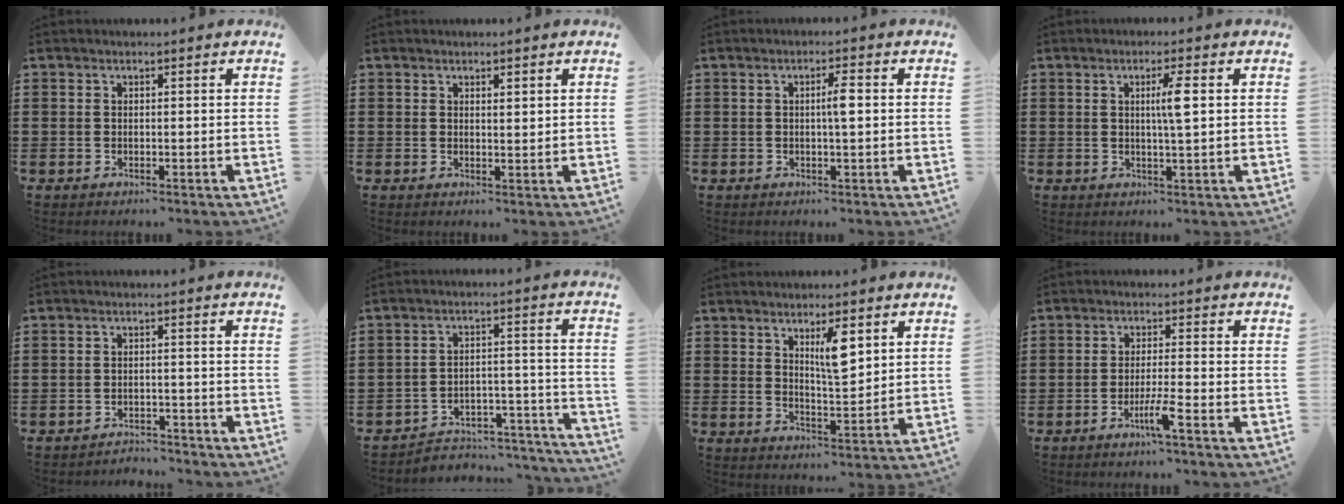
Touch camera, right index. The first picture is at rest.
{"total": 1.0, "force": [0.9, 0.3, 0.5], "torque": [-0.010, 0.003, 0.016]}
{"total": 2.9, "force": [0.2, 0.3, 2.9], "torque": [-0.053, -0.001, 0.001]}
{"total": 4.0, "force": [0.8, 0.2, 3.9], "torque": [-0.075, 0.000, 0.009]}
{"total": 2.6, "force": [-2.6, 0.3, -0.1], "torque": [-0.007, -0.001, -0.055]}
{"total": 4.3, "force": [-4.0, 1.2, 1.0], "torque": [-0.021, 0.005, -0.083]}
{"total": 5.8, "force": [2.7, 1.7, 4.9], "torque": [-0.079, -0.003, 0.040]}
{"total": 4.1, "force": [-2.5, -0.4, 3.3], "torque": [-0.068, -0.014, -0.047]}